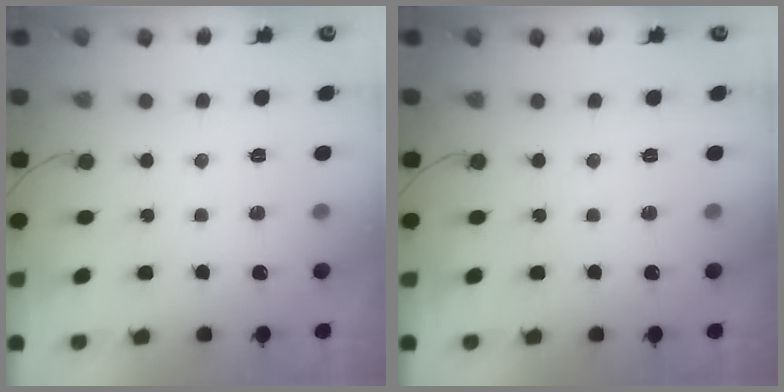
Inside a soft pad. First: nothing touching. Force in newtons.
{"total": 0.0}